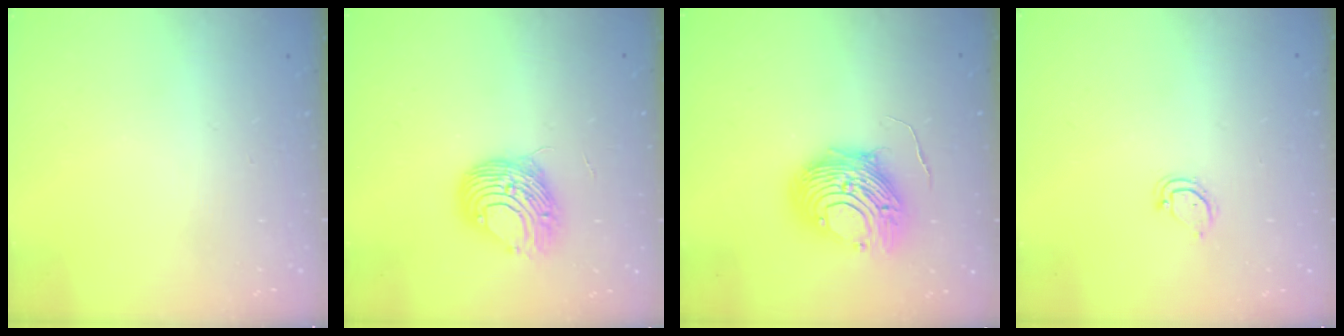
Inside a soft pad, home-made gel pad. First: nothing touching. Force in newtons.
{"total": 10.6, "press": 10.5, "slide": 1.0}
{"total": 13.0, "press": 12.9, "slide": 1.4}
{"total": 3.0, "press": 3.0, "slide": 0.2}